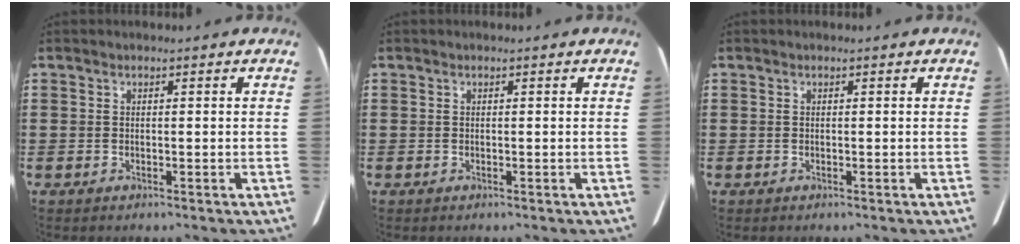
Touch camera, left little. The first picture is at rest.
{"total": 0.0}
{"total": 0.0}